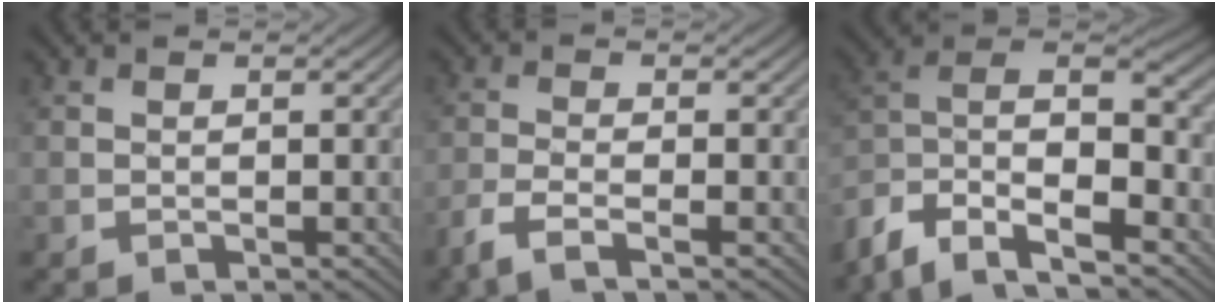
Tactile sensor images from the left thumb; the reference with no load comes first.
{"total": 3.5, "force": [-2.4, 0.6, 2.5], "torque": [-0.060, -0.005, -0.061]}
{"total": 12.4, "force": [-7.2, 5.9, 8.1], "torque": [-0.166, -0.013, -0.146]}